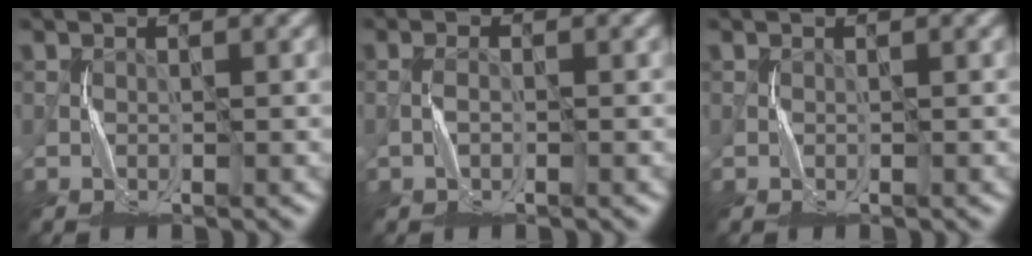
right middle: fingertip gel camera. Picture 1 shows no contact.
{"total": 0.8, "force": [-0.6, 0.0, 0.5], "torque": [-0.012, 0.004, -0.014]}
{"total": 0.0}